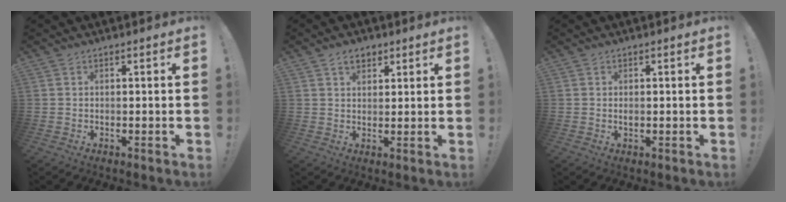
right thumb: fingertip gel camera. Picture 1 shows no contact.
{"total": 4.4, "force": [2.6, 2.9, 2.2], "torque": [-0.023, -0.007, 0.044]}
{"total": 0.8, "force": [-0.1, 0.4, 0.7], "torque": [-0.007, -0.001, -0.003]}